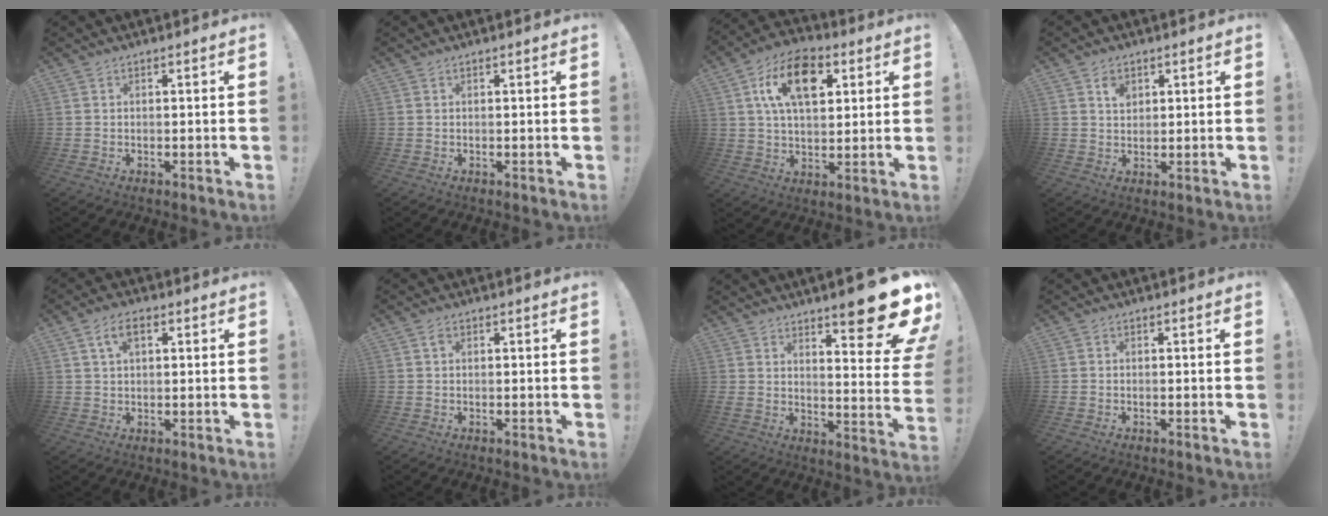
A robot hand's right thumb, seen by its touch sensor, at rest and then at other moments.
{"total": 0.0}
{"total": 16.3, "force": [6.3, 9.7, 11.5], "torque": [-0.178, -0.004, 0.114]}
{"total": 3.5, "force": [1.9, 2.5, 1.6], "torque": [-0.010, -0.010, 0.029]}
{"total": 5.6, "force": [2.2, 3.1, 4.2], "torque": [-0.069, 0.004, 0.039]}
{"total": 0.8, "force": [0.3, 0.5, 0.5], "torque": [-0.002, -0.002, 0.004]}
{"total": 14.6, "force": [9.8, 1.6, 10.7], "torque": [-0.129, -0.091, 0.145]}
{"total": 0.0}